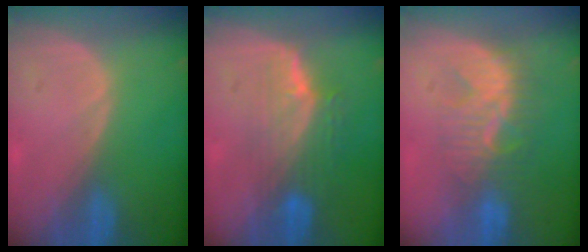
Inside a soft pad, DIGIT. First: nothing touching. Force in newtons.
{"total": 7.6, "press": 6.8, "slide": 3.3}
{"total": 8.0, "press": 7.8, "slide": 1.9}